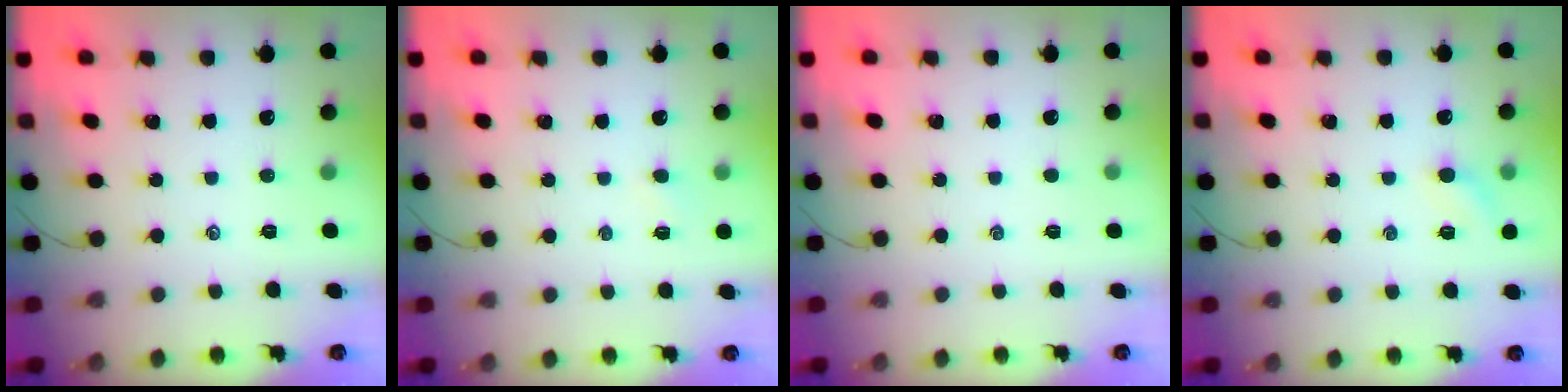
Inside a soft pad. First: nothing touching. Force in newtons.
{"total": 2.4, "press": 2.2, "slide": 0.8}
{"total": 0.0}
{"total": 5.7, "press": 5.3, "slide": 2.0}